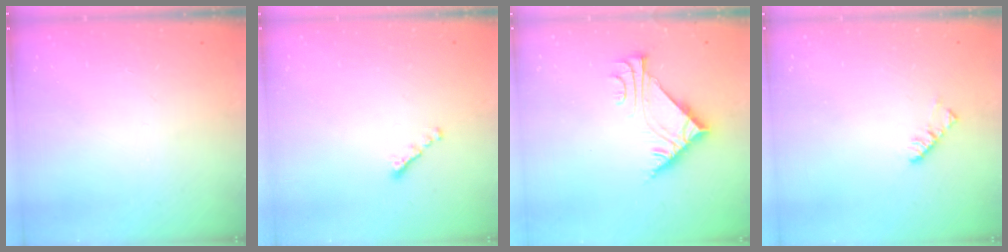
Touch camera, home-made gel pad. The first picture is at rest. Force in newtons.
{"total": 1.5, "press": 1.4, "slide": 0.5}
{"total": 7.1, "press": 7.1, "slide": 0.4}
{"total": 4.5, "press": 4.5, "slide": 0.5}